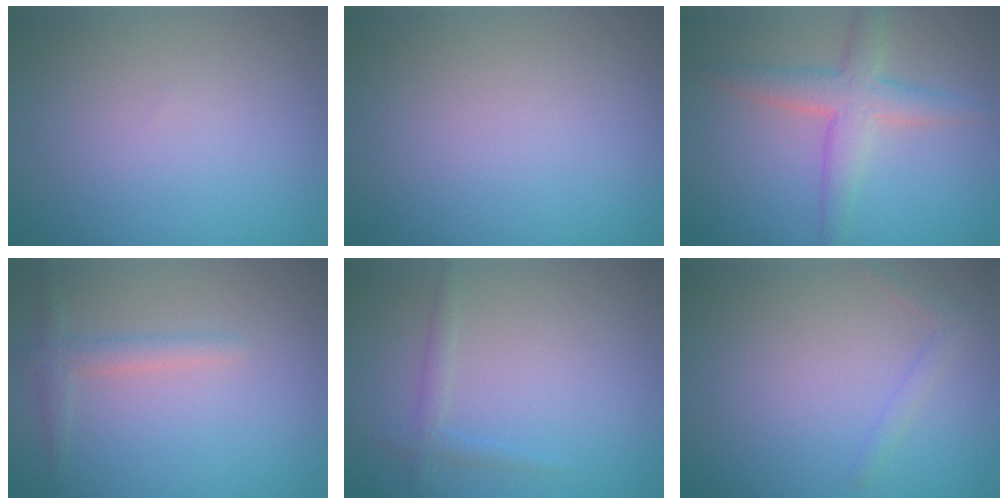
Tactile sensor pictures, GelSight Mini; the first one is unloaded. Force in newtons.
{"total": 0.0}
{"total": 4.1, "press": 4.1, "slide": 0.1}
{"total": 1.8, "press": 1.7, "slide": 0.1}
{"total": 1.3, "press": 1.3, "slide": 0.0}
{"total": 1.1, "press": 1.1, "slide": 0.1}